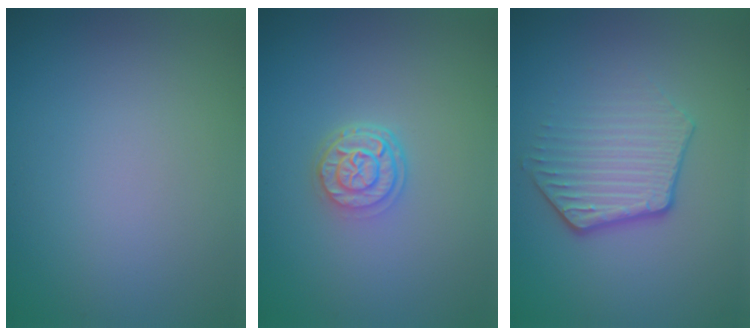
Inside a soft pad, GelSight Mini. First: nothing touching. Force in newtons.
{"total": 2.8, "press": 2.1, "slide": 1.8}
{"total": 3.9, "press": 3.0, "slide": 2.5}